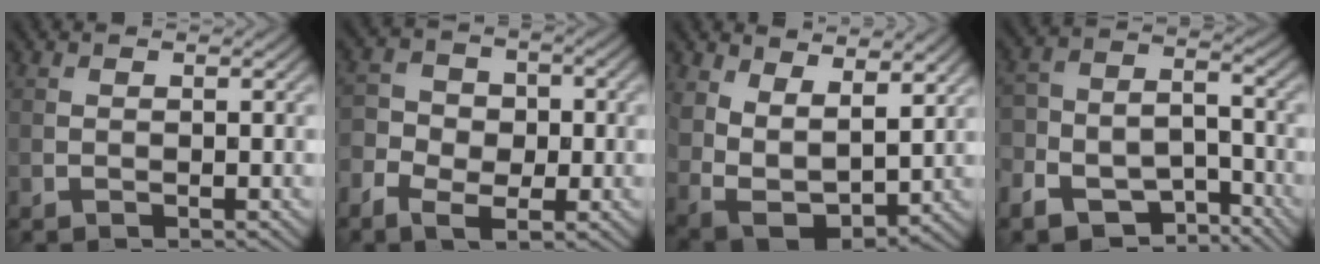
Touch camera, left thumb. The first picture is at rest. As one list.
[{"total": 6.3, "force": [-2.7, 4.5, 3.5], "torque": [-0.066, -0.009, -0.056]}, {"total": 10.9, "force": [5.5, 6.2, 7.0], "torque": [-0.167, -0.015, 0.109]}, {"total": 10.1, "force": [-7.0, 5.7, 4.6], "torque": [-0.101, -0.018, -0.129]}]